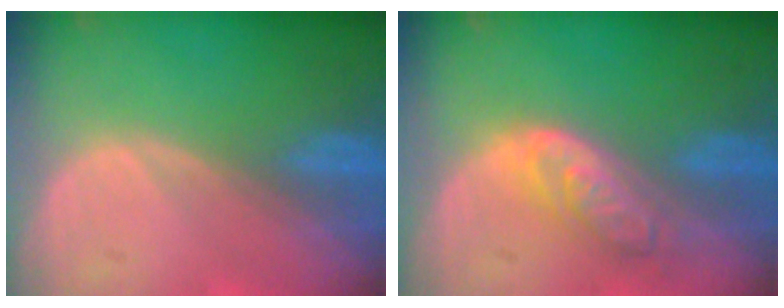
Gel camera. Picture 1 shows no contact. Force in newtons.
{"total": 6.2, "press": 5.5, "slide": 2.8}